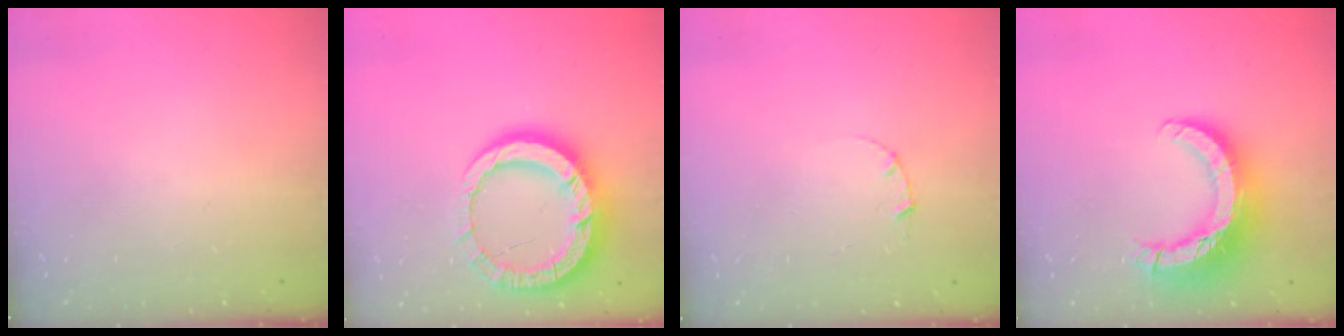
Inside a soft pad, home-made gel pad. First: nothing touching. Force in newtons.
{"total": 14.6, "press": 14.5, "slide": 1.4}
{"total": 1.0, "press": 1.0, "slide": 0.3}
{"total": 13.9, "press": 13.8, "slide": 1.4}